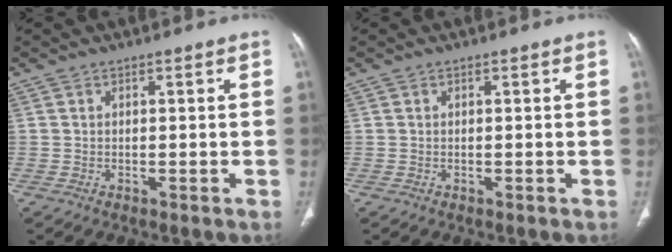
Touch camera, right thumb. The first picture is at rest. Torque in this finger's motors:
{"motor_torque": [0.07, 0.07, -0.04, -0.03, 0.00]}